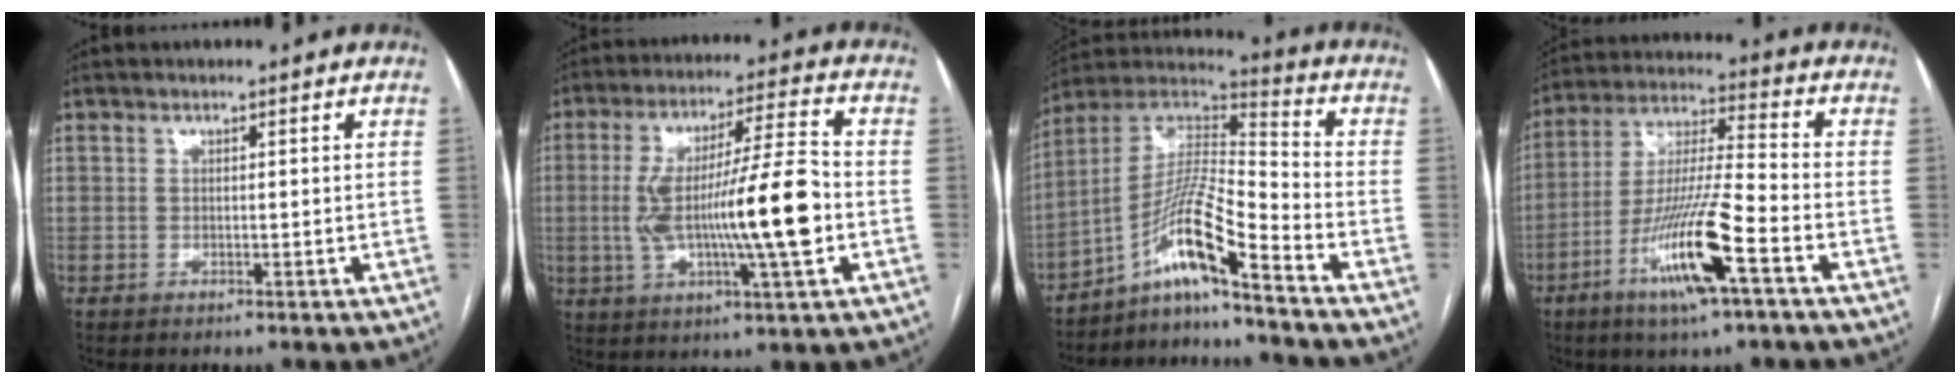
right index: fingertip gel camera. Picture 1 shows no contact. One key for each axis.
{"total": 16.1, "fx": -2.0, "fy": 1.3, "fz": 16.0, "tx": -0.288, "ty": 0.009, "tz": -0.032}
{"total": 11.5, "fx": -7.8, "fy": -0.2, "fz": 8.4, "tx": -0.166, "ty": 0.017, "tz": -0.145}
{"total": 15.1, "fx": -6.9, "fy": 0.8, "fz": 13.4, "tx": -0.265, "ty": -0.016, "tz": -0.126}